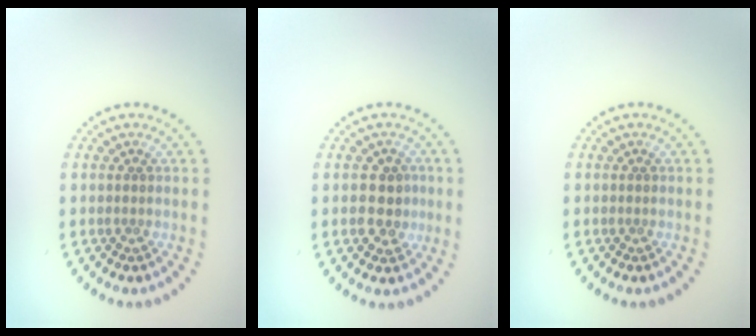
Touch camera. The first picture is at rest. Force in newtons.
{"total": 2.9, "press": 2.9, "slide": 0.7}
{"total": 0.0}